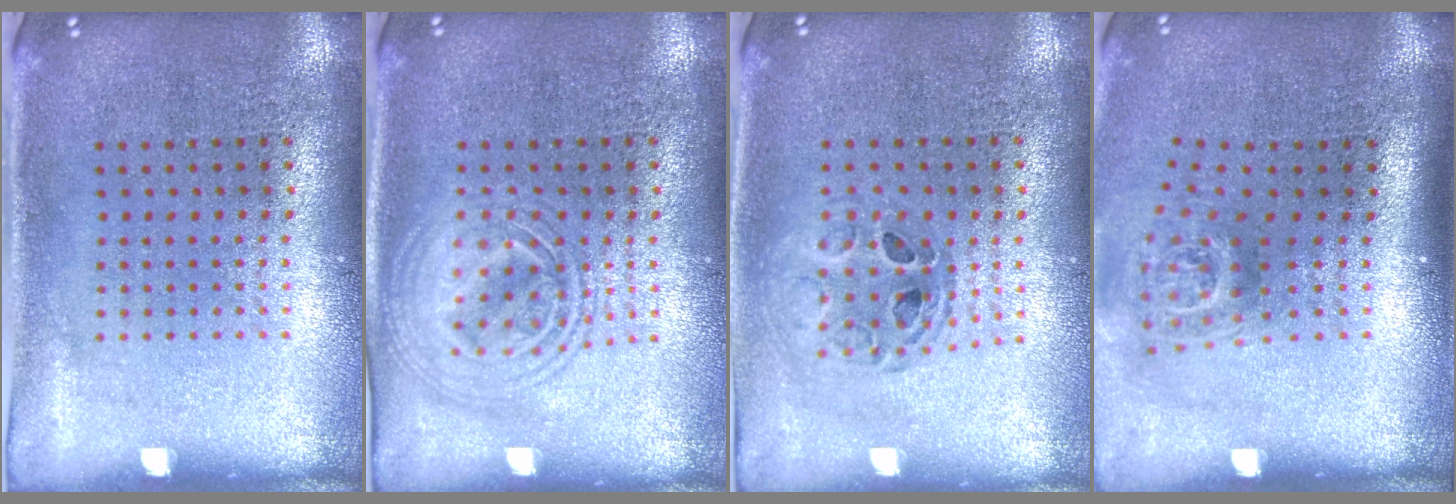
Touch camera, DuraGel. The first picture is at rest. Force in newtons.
{"total": 1.9, "press": 1.9, "slide": 0.3}
{"total": 0.8, "press": 0.8, "slide": 0.0}
{"total": 1.8, "press": 1.2, "slide": 1.3}